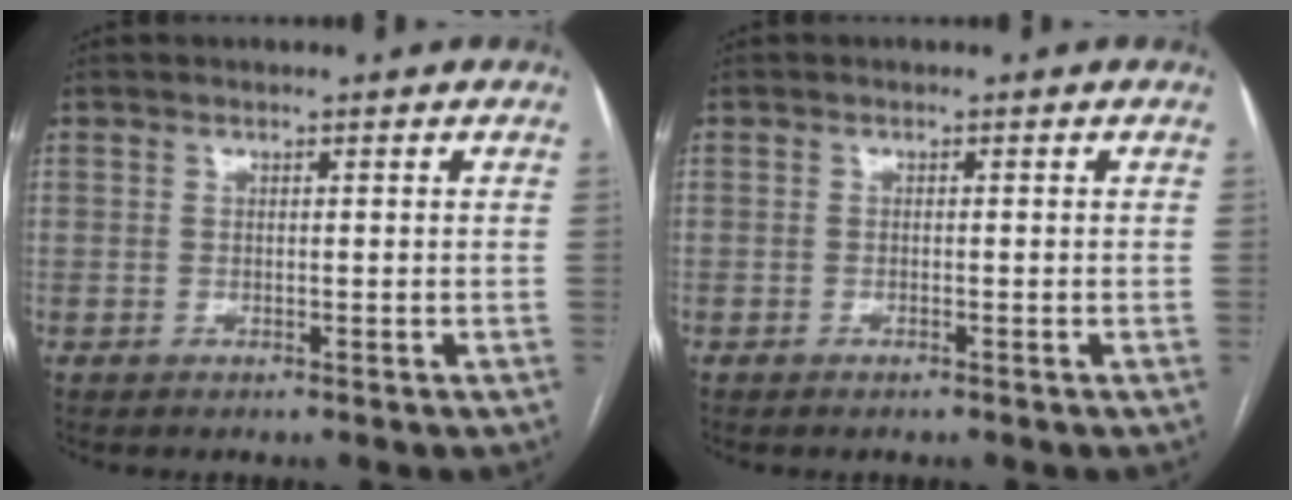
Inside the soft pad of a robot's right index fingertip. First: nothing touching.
{"total": 0.6, "force": [-0.5, 0.0, 0.3], "torque": [-0.010, -0.001, -0.007]}